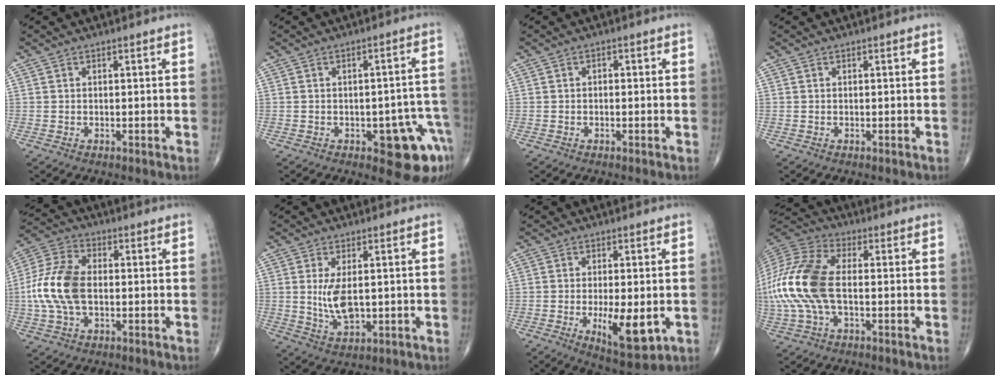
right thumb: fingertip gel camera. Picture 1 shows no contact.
{"total": 10.0, "force": [-4.4, 4.1, 8.0], "torque": [-0.059, 0.025, -0.048]}
{"total": 0.9, "force": [0.0, 0.5, 0.7], "torque": [-0.005, 0.002, -0.004]}
{"total": 0.0}
{"total": 12.6, "force": [-0.8, 7.5, 10.1], "torque": [-0.221, 0.021, -0.020]}
{"total": 6.7, "force": [0.3, 3.2, 5.9], "torque": [-0.110, -0.015, 0.014]}
{"total": 9.8, "force": [-2.2, 3.6, 8.8], "torque": [-0.128, -0.020, -0.027]}
{"total": 17.9, "force": [-1.4, 9.2, 15.3], "torque": [-0.364, 0.023, -0.027]}